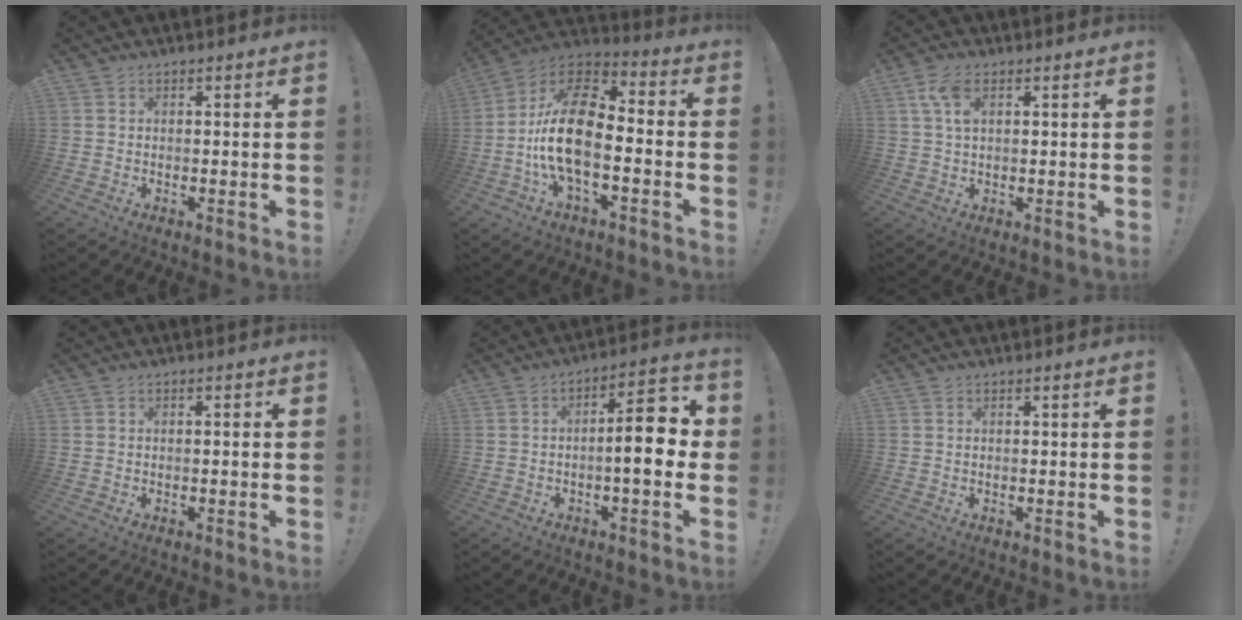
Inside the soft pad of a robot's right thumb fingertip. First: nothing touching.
{"total": 18.3, "force": [-3.9, 9.3, 15.2], "torque": [-0.293, 0.025, -0.066]}
{"total": 6.0, "force": [2.3, 3.1, 4.6], "torque": [-0.084, -0.004, 0.040]}
{"total": 0.7, "force": [-0.4, -0.1, 0.5], "torque": [-0.009, 0.000, -0.006]}
{"total": 12.3, "force": [-0.4, 3.9, 11.7], "torque": [-0.156, 0.005, -0.013]}
{"total": 0.0}